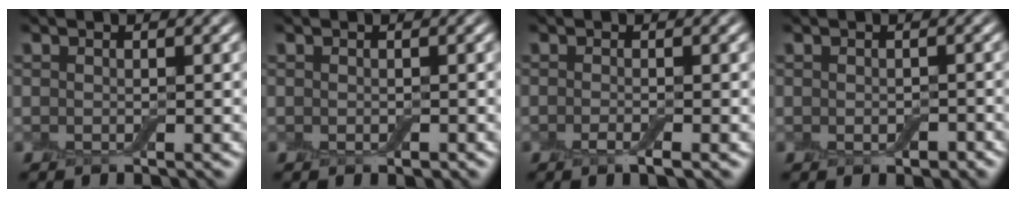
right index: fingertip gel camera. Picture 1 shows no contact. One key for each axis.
{"total": 0.5, "fx": -0.2, "fy": 0.3, "fz": 0.4, "tx": -0.006, "ty": -0.002, "tz": -0.001}
{"total": 1.4, "fx": -0.7, "fy": 0.2, "fz": 1.2, "tx": -0.020, "ty": -0.003, "tz": -0.015}
{"total": 1.3, "fx": -0.4, "fy": 0.8, "fz": 1.0, "tx": -0.015, "ty": -0.003, "tz": -0.006}